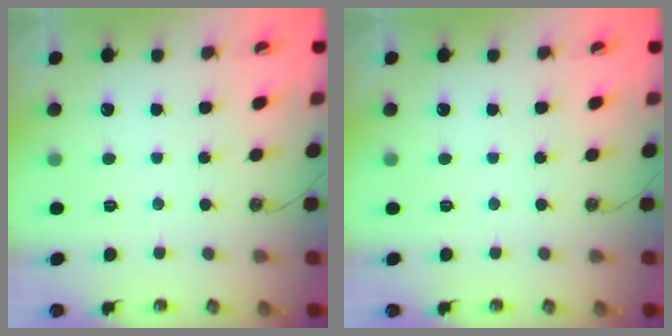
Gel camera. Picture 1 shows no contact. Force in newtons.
{"total": 0.0}